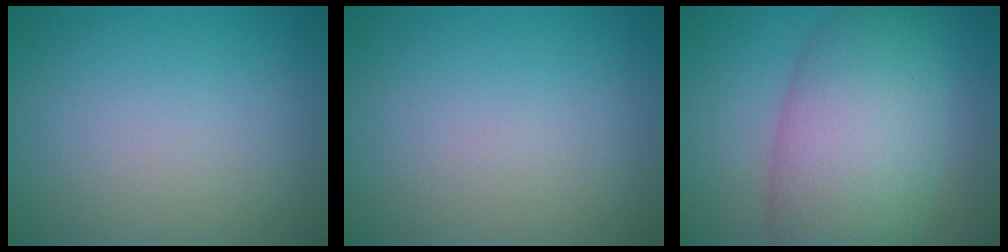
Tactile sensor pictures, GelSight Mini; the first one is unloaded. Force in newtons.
{"total": 0.0}
{"total": 9.9, "press": 9.9, "slide": 0.4}